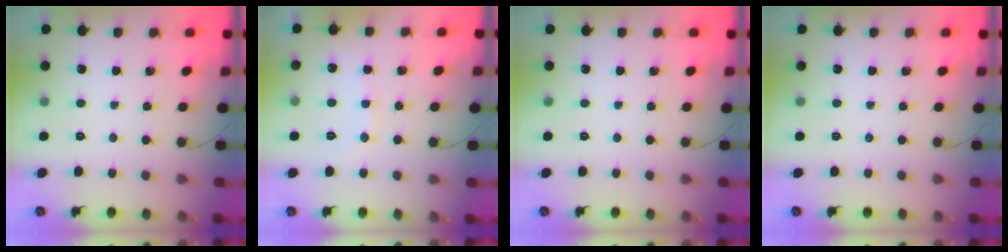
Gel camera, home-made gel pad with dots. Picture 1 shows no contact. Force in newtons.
{"total": 8.3, "press": 8.2, "slide": 1.4}
{"total": 0.0}
{"total": 0.0}